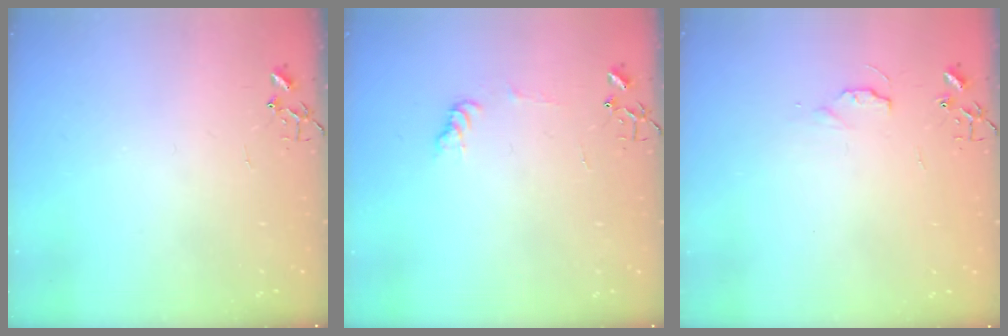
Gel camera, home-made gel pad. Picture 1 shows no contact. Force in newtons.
{"total": 7.3, "press": 7.3, "slide": 0.8}
{"total": 3.6, "press": 3.6, "slide": 0.4}